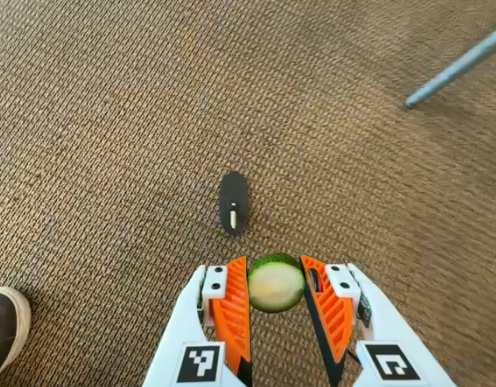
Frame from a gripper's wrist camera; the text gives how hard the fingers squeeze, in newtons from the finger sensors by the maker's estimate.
{"total": 8.5, "left": 8.8, "right": 8.3}